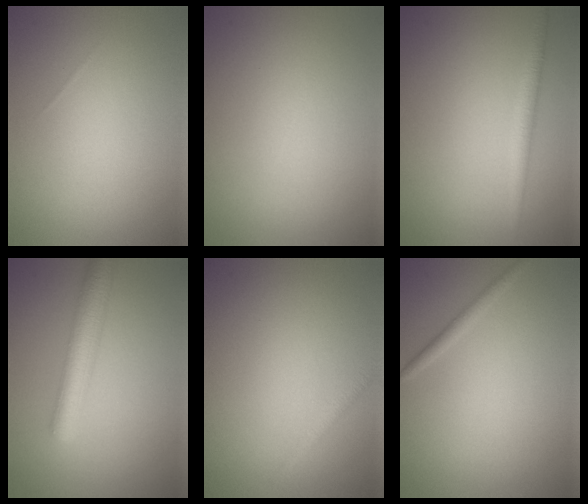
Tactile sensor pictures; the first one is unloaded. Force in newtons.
{"total": 0.0}
{"total": 1.7, "press": 1.7, "slide": 0.1}
{"total": 4.7, "press": 4.7, "slide": 0.1}
{"total": 1.0, "press": 1.0, "slide": 0.0}
{"total": 1.1, "press": 1.1, "slide": 0.0}